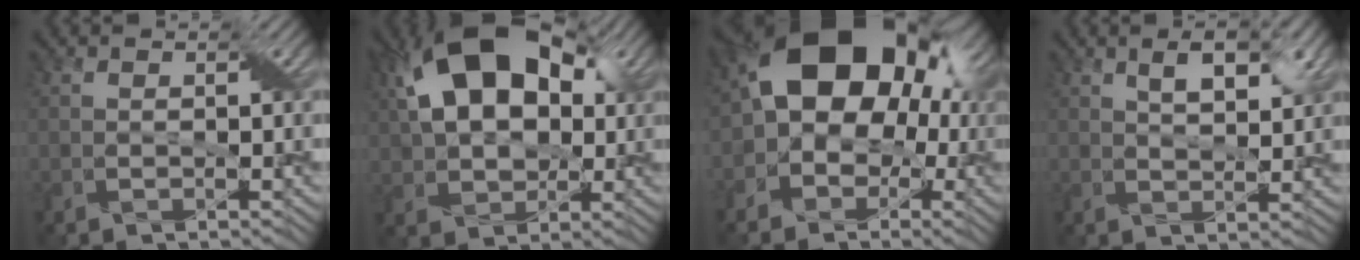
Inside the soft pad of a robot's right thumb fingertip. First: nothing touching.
{"total": 16.9, "force": [5.4, 10.5, 12.1], "torque": [-0.225, 0.038, 0.083]}
{"total": 16.3, "force": [1.5, 12.5, 10.4], "torque": [-0.131, 0.017, -0.002]}
{"total": 4.3, "force": [2.6, 1.3, 3.2], "torque": [-0.063, 0.001, 0.045]}